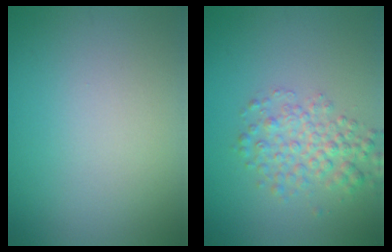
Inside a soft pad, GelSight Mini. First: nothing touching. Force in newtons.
{"total": 3.4, "press": 3.4, "slide": 0.1}